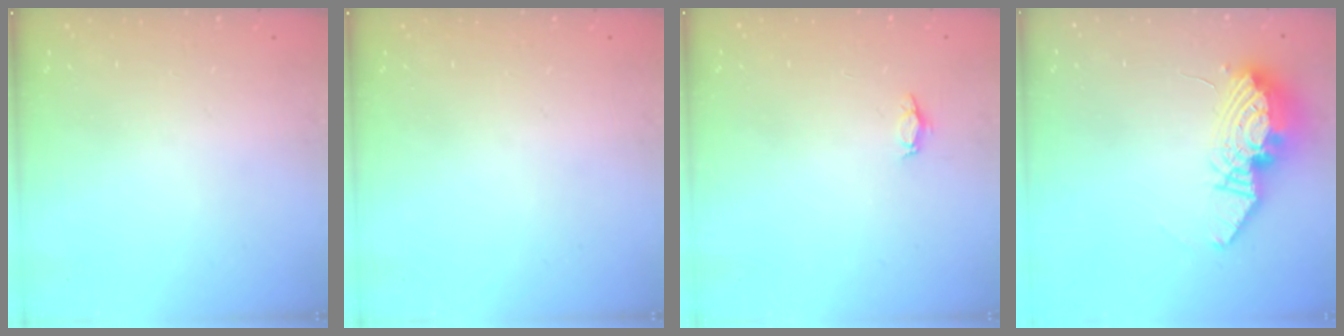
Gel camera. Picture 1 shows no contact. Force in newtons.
{"total": 0.0}
{"total": 2.8, "press": 2.8, "slide": 0.4}
{"total": 12.8, "press": 12.8, "slide": 1.4}